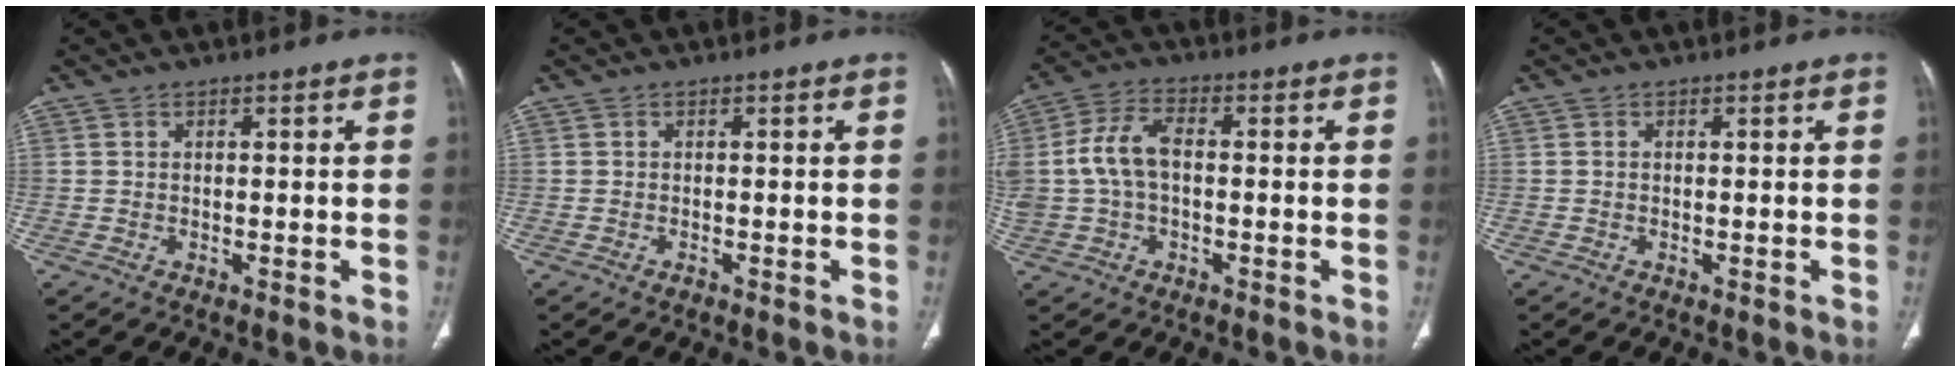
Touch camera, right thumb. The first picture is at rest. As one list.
[{"total": 0.6, "force": [-0.4, 0.3, 0.2], "torque": [-0.004, 0.000, -0.008]}, {"total": 8.8, "force": [0.0, 5.3, 7.1], "torque": [-0.156, 0.025, -0.004]}, {"total": 0.0}]